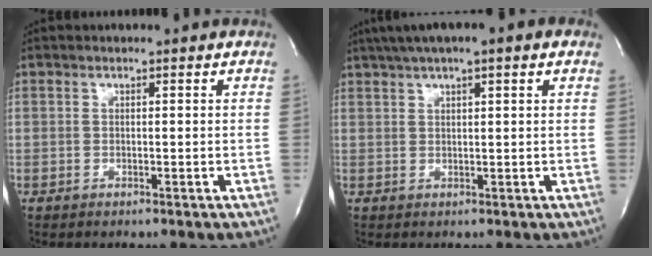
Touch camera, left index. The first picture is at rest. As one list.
[{"total": 9.3, "force": [6.1, 1.3, 6.8], "torque": [-0.112, 0.041, 0.089]}]